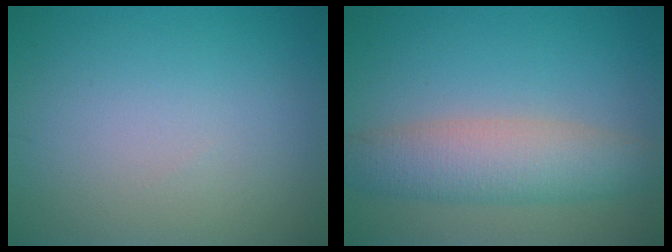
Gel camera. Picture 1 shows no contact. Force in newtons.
{"total": 5.3, "press": 5.3, "slide": 0.3}